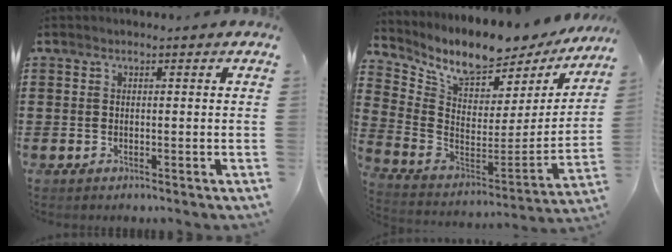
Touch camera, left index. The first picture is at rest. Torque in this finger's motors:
{"motor_torque": [1.25, 0.62, 0.21, 0.02]}